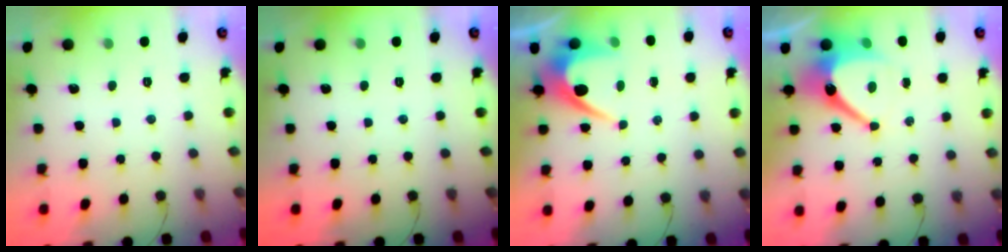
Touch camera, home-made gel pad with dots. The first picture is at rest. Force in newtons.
{"total": 0.0}
{"total": 5.8, "press": 5.7, "slide": 0.5}
{"total": 9.9, "press": 9.8, "slide": 0.8}